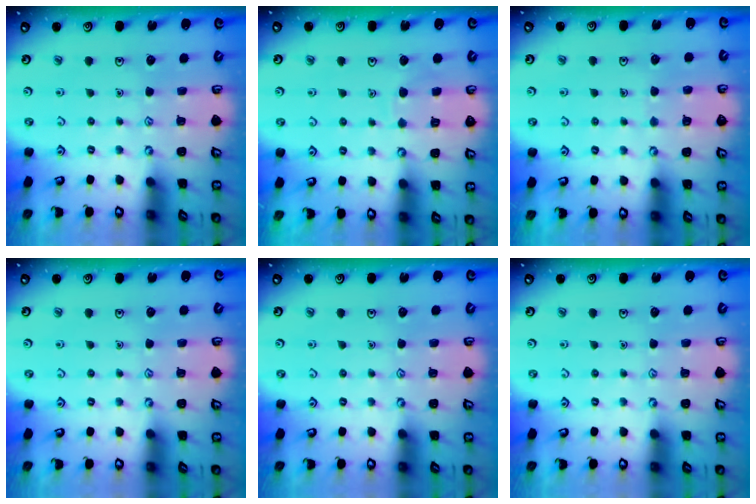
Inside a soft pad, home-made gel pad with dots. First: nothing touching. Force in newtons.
{"total": 5.2, "press": 5.1, "slide": 0.6}
{"total": 3.8, "press": 3.7, "slide": 0.3}
{"total": 0.0}
{"total": 0.0}
{"total": 0.0}